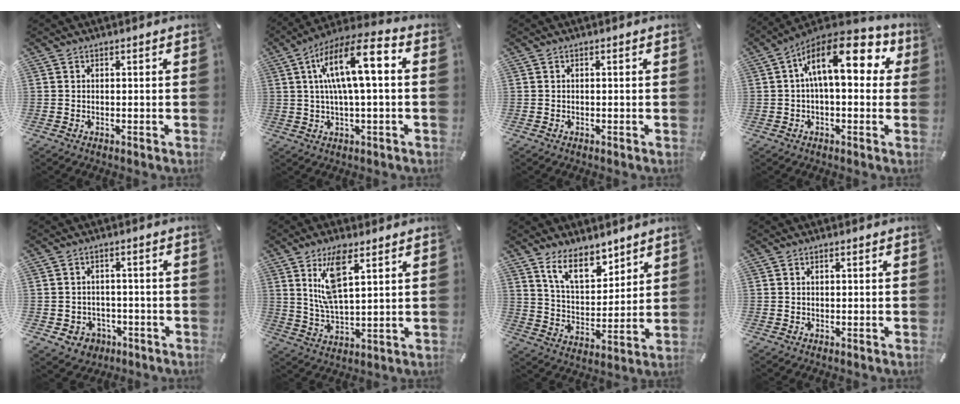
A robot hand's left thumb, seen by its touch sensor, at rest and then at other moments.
{"total": 14.5, "force": [3.2, 4.5, 13.5], "torque": [-0.243, 0.000, 0.050]}
{"total": 0.0}
{"total": 17.0, "force": [4.4, 8.0, 14.3], "torque": [-0.237, -0.015, 0.072]}
{"total": 5.0, "force": [-1.9, 4.4, 1.3], "torque": [-0.024, 0.012, -0.035]}
{"total": 11.1, "force": [5.4, 3.9, 8.8], "torque": [-0.187, -0.001, 0.093]}
{"total": 11.9, "force": [8.7, 5.8, 5.8], "torque": [-0.103, -0.043, 0.160]}
{"total": 0.8, "force": [0.2, 0.4, 0.6], "torque": [-0.012, 0.004, 0.001]}